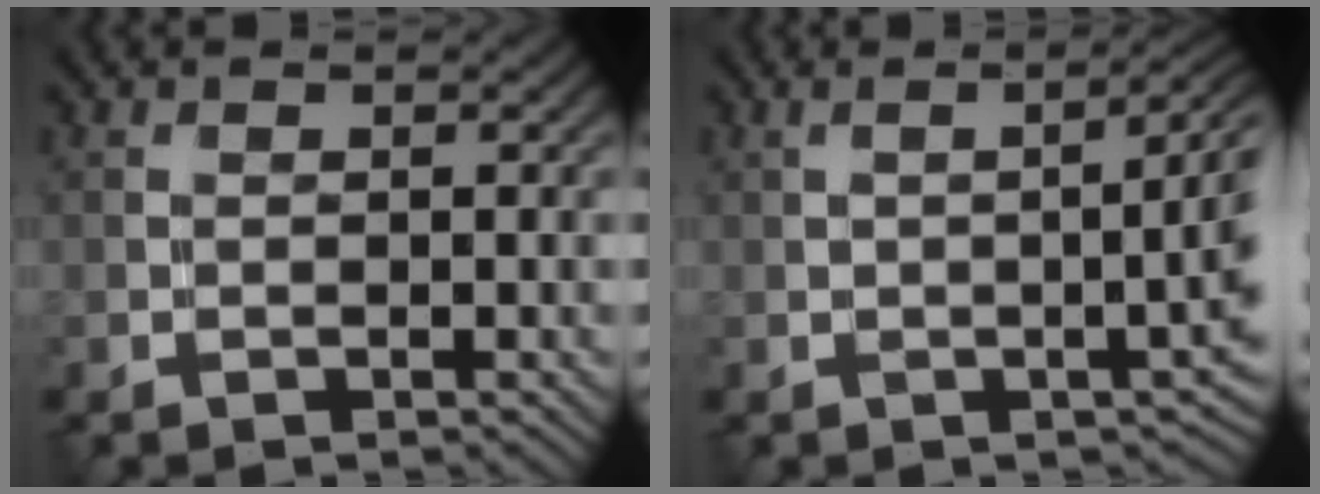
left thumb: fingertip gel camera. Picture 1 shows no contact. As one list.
[{"total": 6.1, "force": [0.1, 1.4, 6.0], "torque": [-0.071, 0.005, 0.013]}]